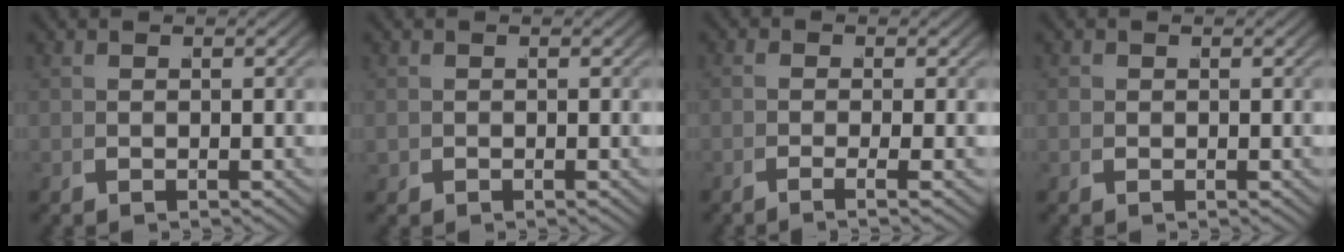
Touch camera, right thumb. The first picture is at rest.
{"total": 0.8, "force": [-0.2, 0.7, 0.2], "torque": [-0.007, -0.005, -0.002]}
{"total": 1.1, "force": [-0.6, -0.8, 0.4], "torque": [0.008, 0.009, -0.024]}
{"total": 1.1, "force": [0.1, 1.0, 0.5], "torque": [-0.008, -0.001, 0.001]}